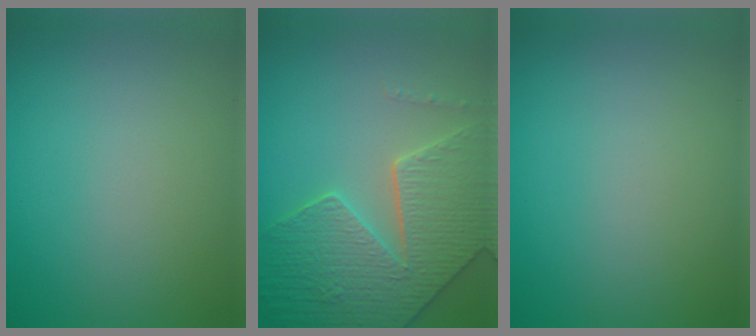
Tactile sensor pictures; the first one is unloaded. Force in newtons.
{"total": 7.3, "press": 6.0, "slide": 4.2}
{"total": 0.0}